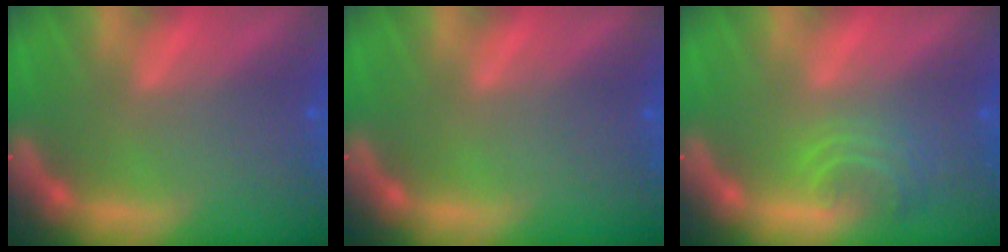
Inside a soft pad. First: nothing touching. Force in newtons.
{"total": 0.0}
{"total": 2.9}